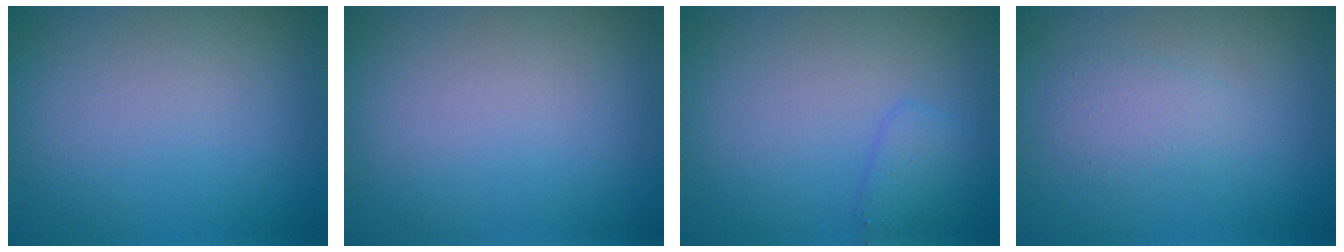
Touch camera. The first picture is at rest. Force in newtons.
{"total": 0.0}
{"total": 1.6, "press": 1.6, "slide": 0.1}
{"total": 1.8, "press": 1.8, "slide": 0.1}